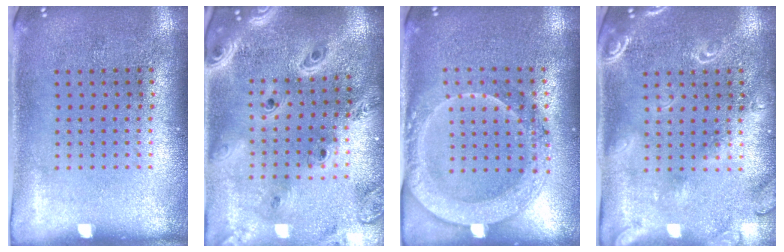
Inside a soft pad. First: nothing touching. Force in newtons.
{"total": 3.5, "press": 2.8, "slide": 2.1}
{"total": 1.9, "press": 1.8, "slide": 0.6}
{"total": 2.1, "press": 1.9, "slide": 0.7}